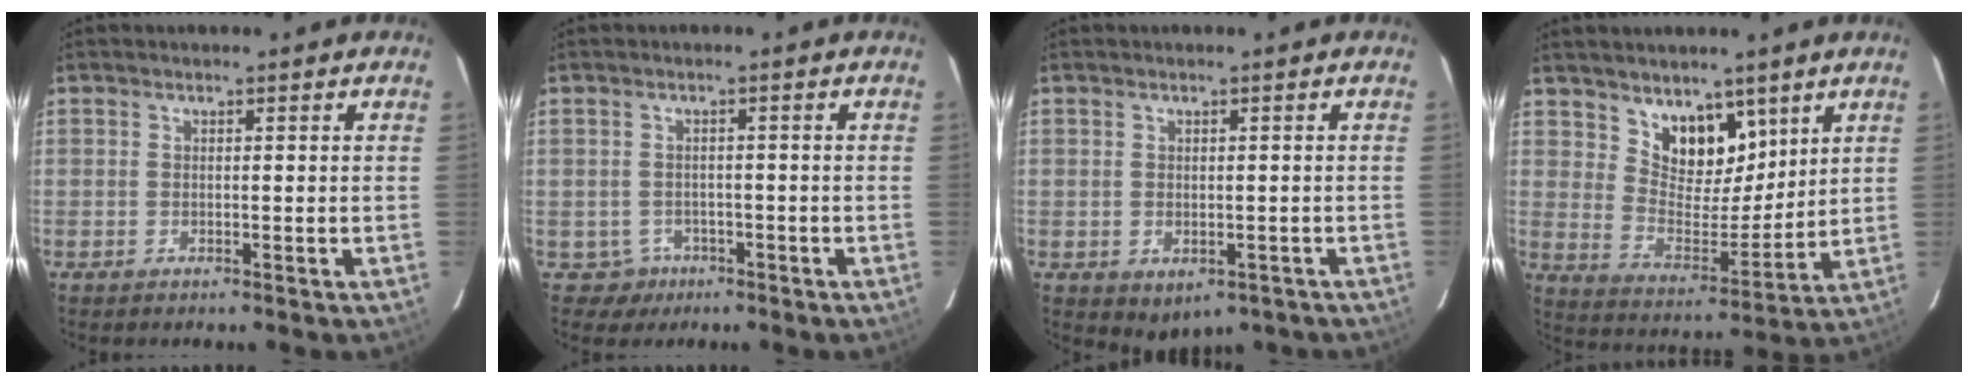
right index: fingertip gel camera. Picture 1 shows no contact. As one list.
[{"total": 3.3, "force": [-1.6, 2.9, 0.0], "torque": [-0.011, 0.009, -0.018]}, {"total": 4.3, "force": [-1.5, 3.3, 2.2], "torque": [-0.031, 0.002, -0.004]}, {"total": 10.5, "force": [7.0, 6.1, 4.9], "torque": [-0.075, -0.009, 0.132]}]